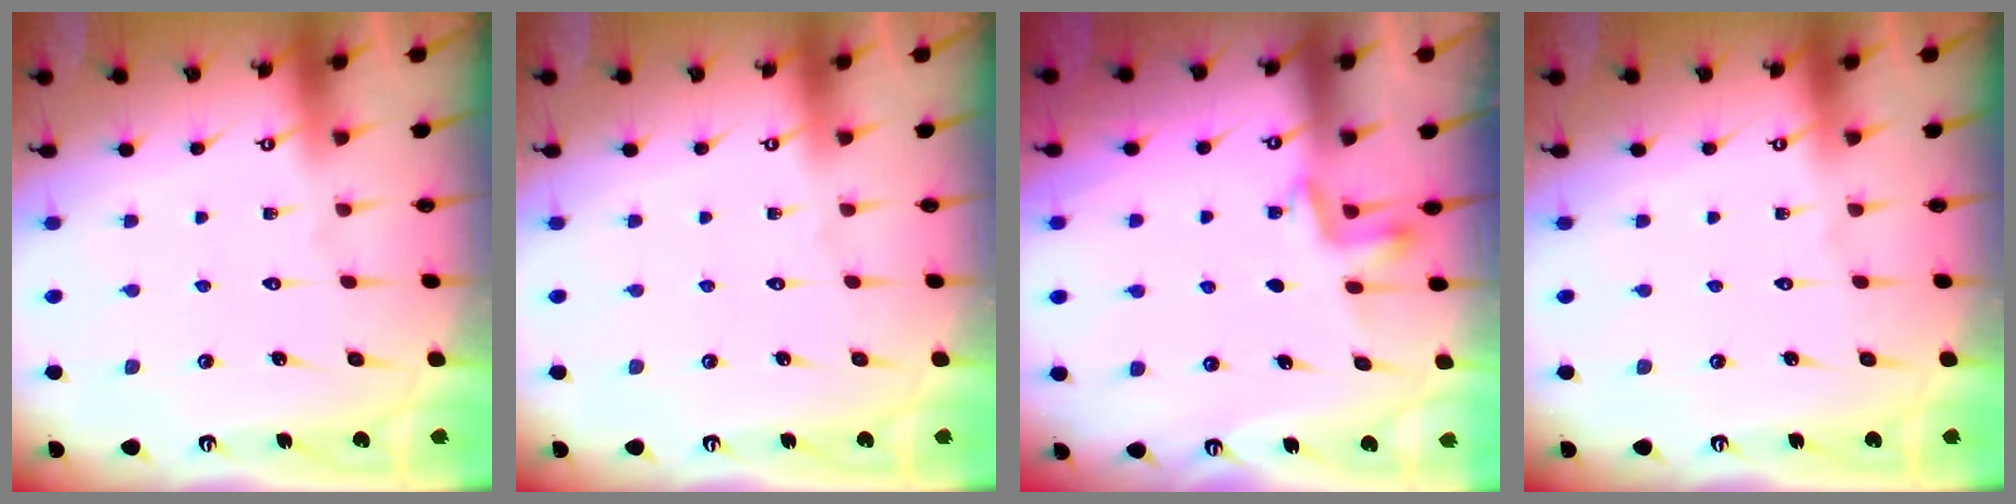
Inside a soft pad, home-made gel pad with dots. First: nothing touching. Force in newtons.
{"total": 0.0}
{"total": 3.5, "press": 3.5, "slide": 0.3}
{"total": 0.0}